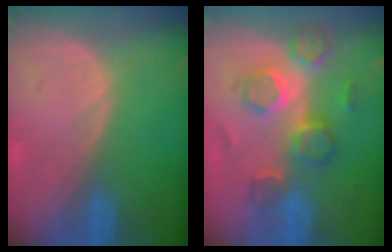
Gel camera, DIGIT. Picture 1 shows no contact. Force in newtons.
{"total": 9.1, "press": 7.8, "slide": 4.6}